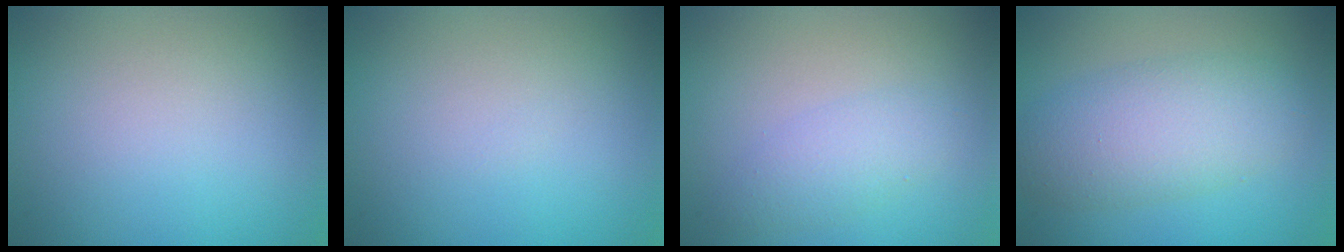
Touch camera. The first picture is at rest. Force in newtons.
{"total": 0.0}
{"total": 2.2, "press": 2.2, "slide": 0.1}
{"total": 5.4, "press": 5.4, "slide": 0.1}